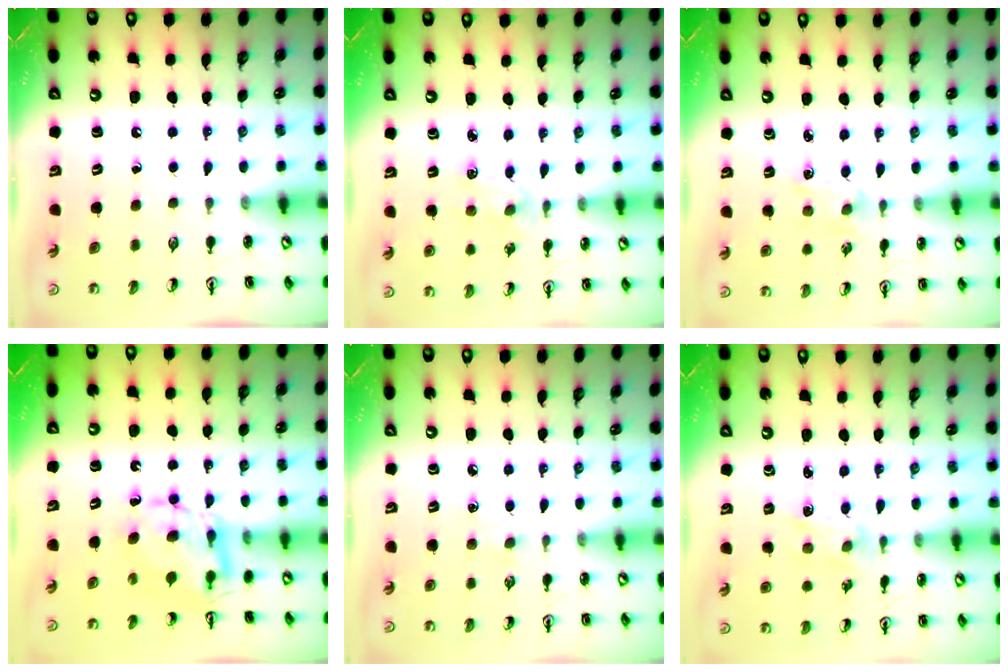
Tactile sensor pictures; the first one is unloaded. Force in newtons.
{"total": 1.9, "press": 1.8, "slide": 0.2}
{"total": 1.6, "press": 1.6, "slide": 0.4}
{"total": 6.8, "press": 6.8, "slide": 0.2}
{"total": 2.9, "press": 2.9, "slide": 0.5}
{"total": 1.9, "press": 1.8, "slide": 0.5}